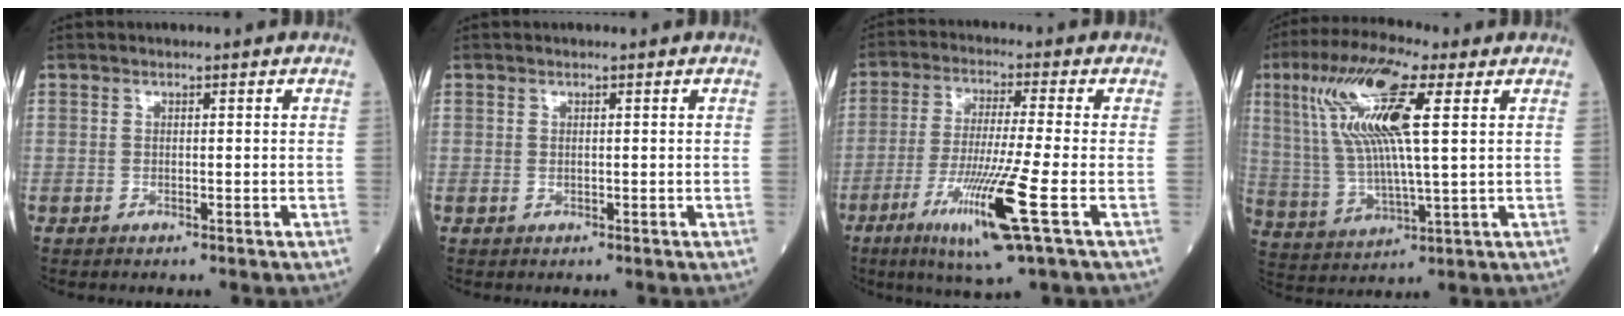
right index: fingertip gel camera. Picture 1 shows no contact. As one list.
[{"total": 0.0}, {"total": 12.6, "force": [-5.1, -0.8, 11.5], "torque": [-0.229, -0.033, -0.095]}, {"total": 16.0, "force": [5.6, 2.5, 14.8], "torque": [-0.312, 0.018, 0.103]}]